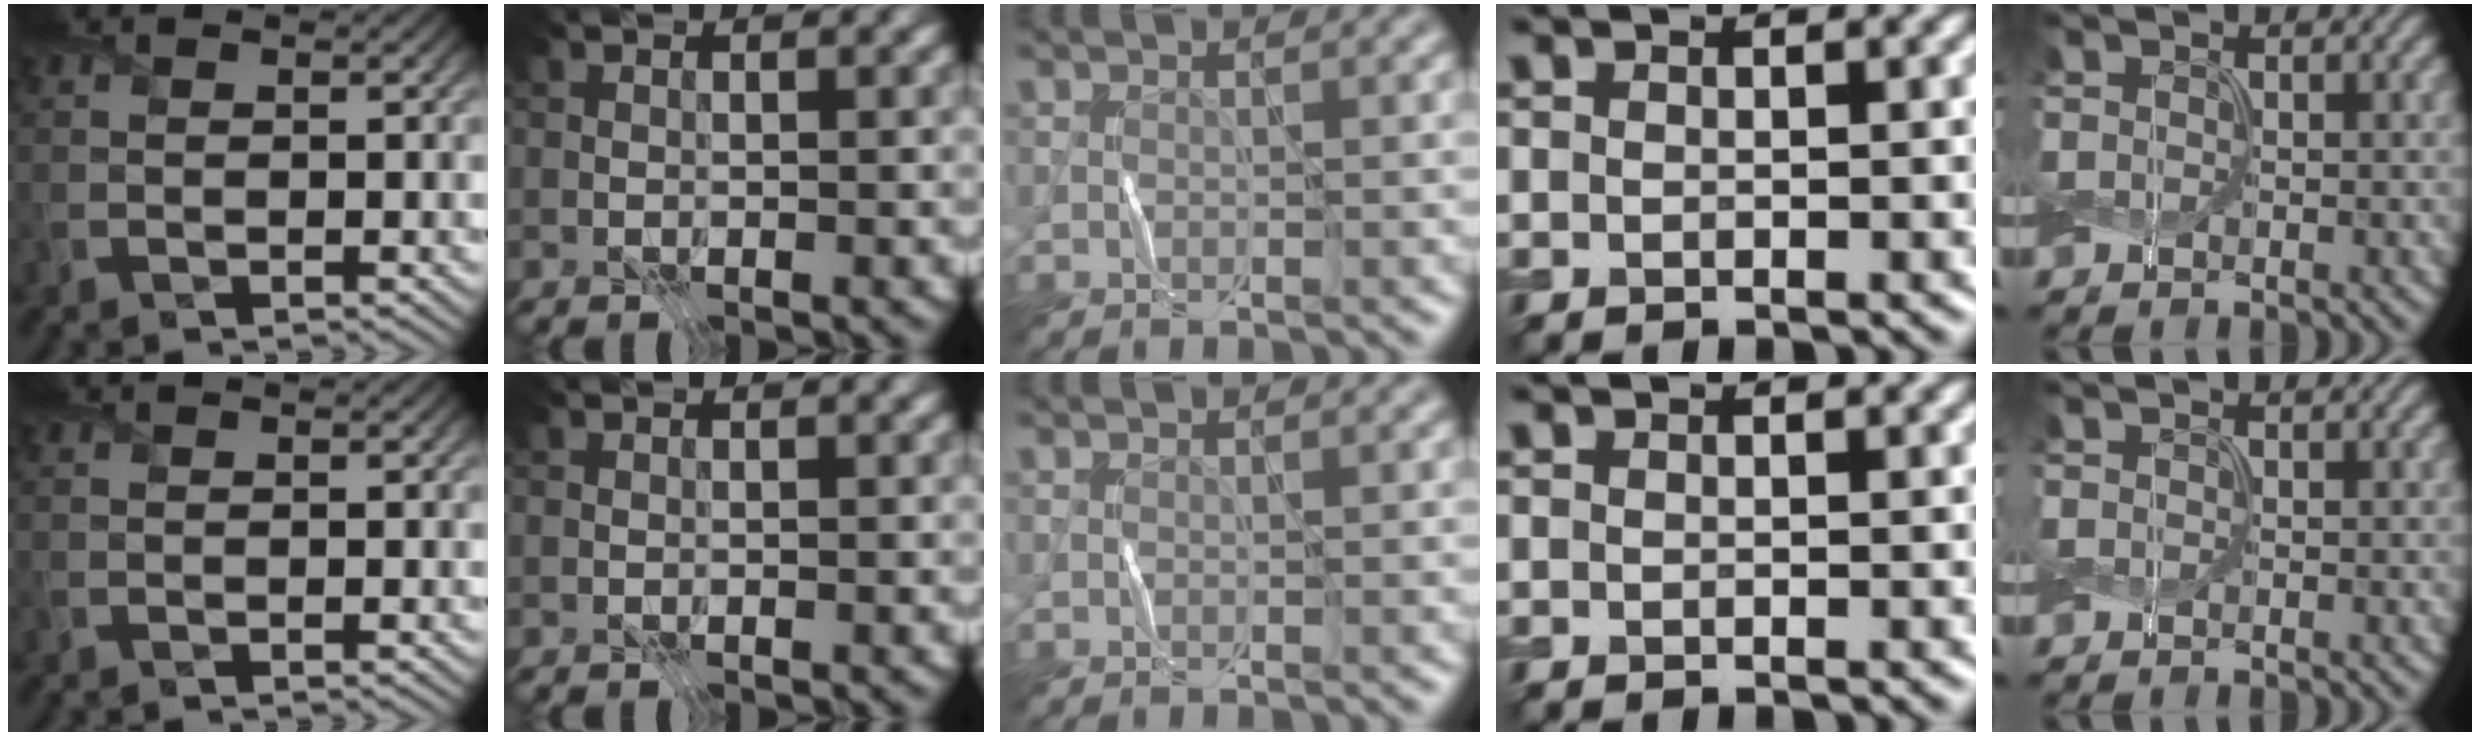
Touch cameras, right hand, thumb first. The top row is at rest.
{}